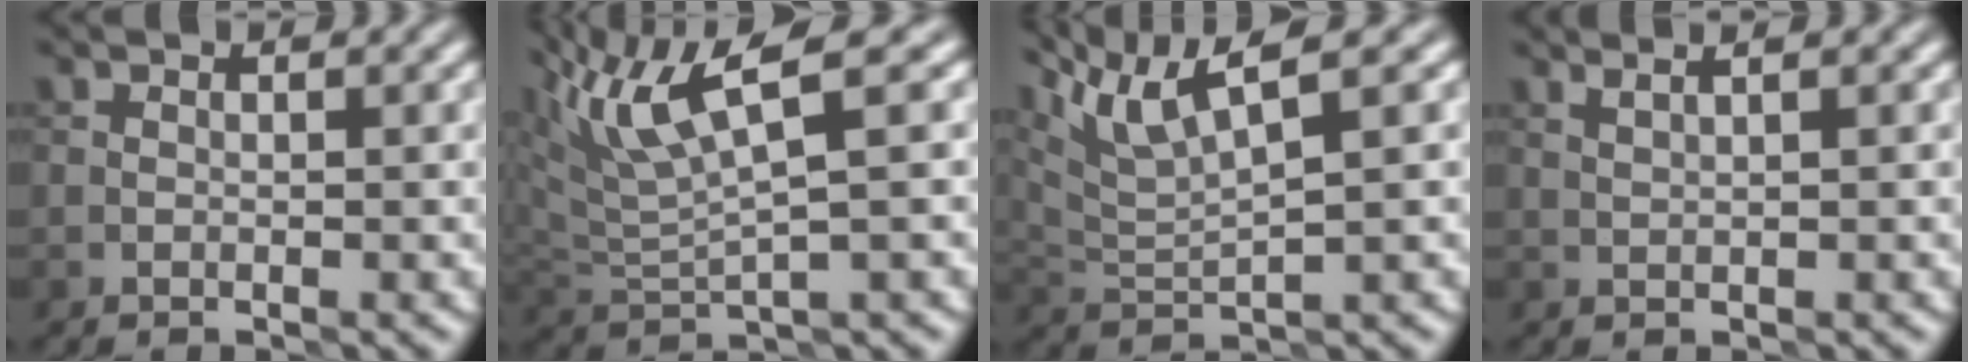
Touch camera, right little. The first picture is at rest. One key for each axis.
{"total": 6.8, "fx": 4.3, "fy": 1.0, "fz": 5.3, "tx": -0.106, "ty": 0.014, "tz": 0.086}
{"total": 5.7, "fx": 4.1, "fy": 0.7, "fz": 3.9, "tx": -0.081, "ty": 0.016, "tz": 0.086}
{"total": 2.1, "fx": 1.8, "fy": 0.5, "fz": 1.1, "tx": 0.001, "ty": 0.005, "tz": 0.011}